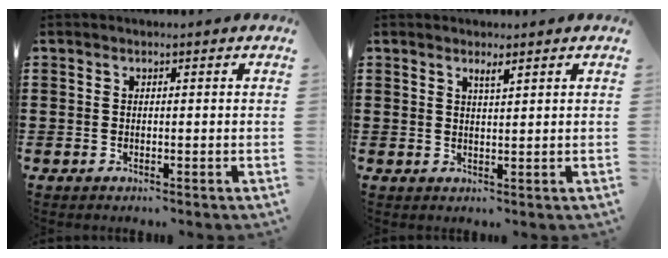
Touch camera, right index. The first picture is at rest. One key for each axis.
{"total": 1.4, "fx": 1.1, "fy": 0.1, "fz": 0.9, "tx": -0.018, "ty": 0.001, "tz": 0.019}